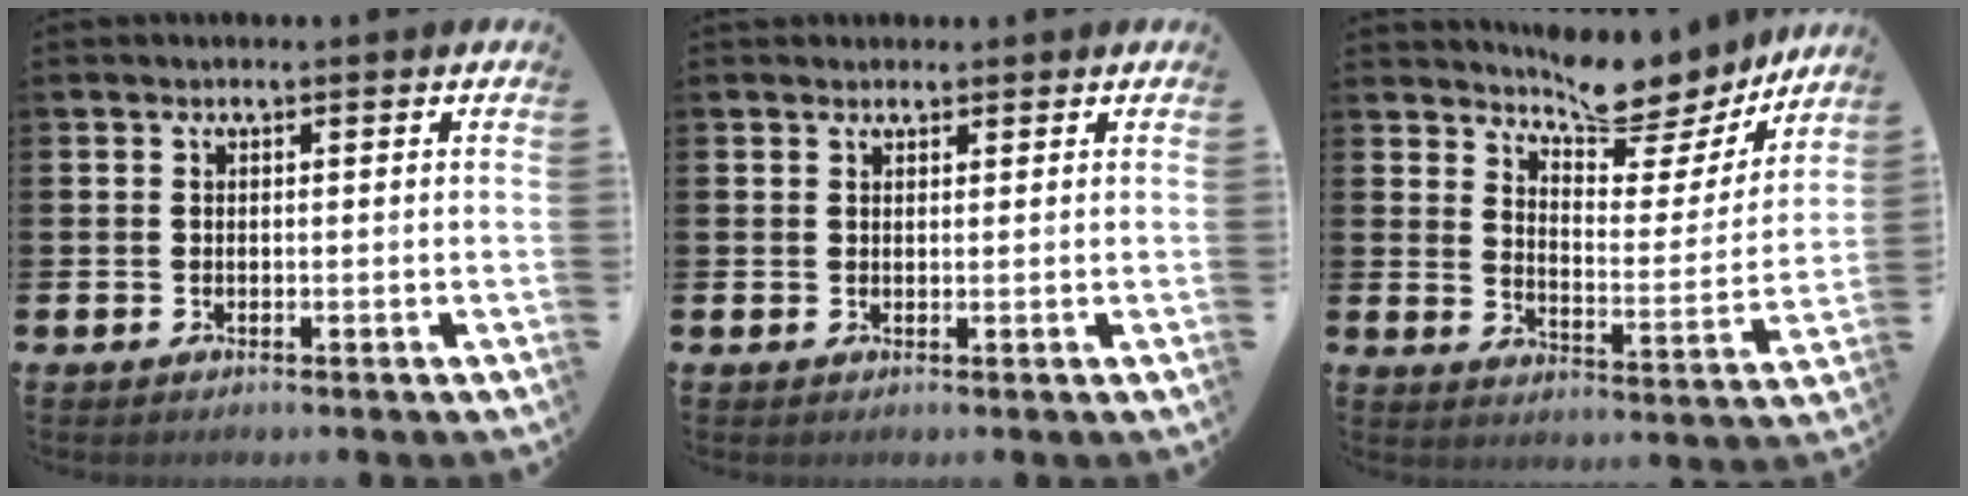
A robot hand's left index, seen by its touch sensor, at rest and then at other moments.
{"total": 1.4, "force": [1.2, 0.7, 0.0], "torque": [0.006, 0.002, 0.022]}
{"total": 8.6, "force": [8.2, 1.6, 2.2], "torque": [-0.042, -0.068, 0.143]}